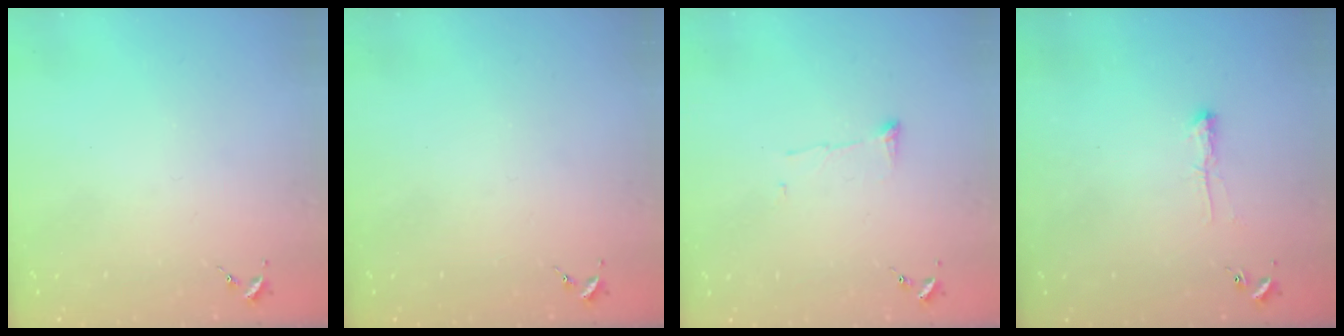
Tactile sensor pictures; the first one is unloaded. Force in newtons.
{"total": 0.0}
{"total": 4.1, "press": 4.1, "slide": 0.7}
{"total": 3.9, "press": 3.9, "slide": 0.5}